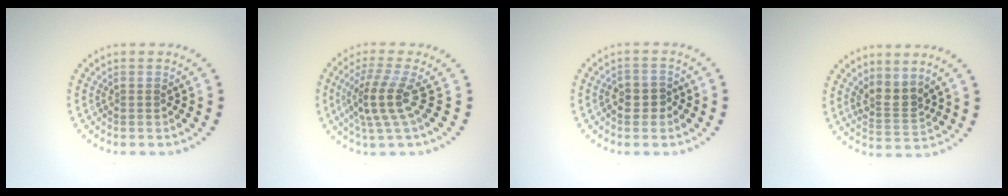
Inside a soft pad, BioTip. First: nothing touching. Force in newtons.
{"total": 3.7, "press": 2.7, "slide": 2.5}
{"total": 2.3, "press": 2.2, "slide": 0.7}
{"total": 2.6, "press": 2.0, "slide": 1.6}